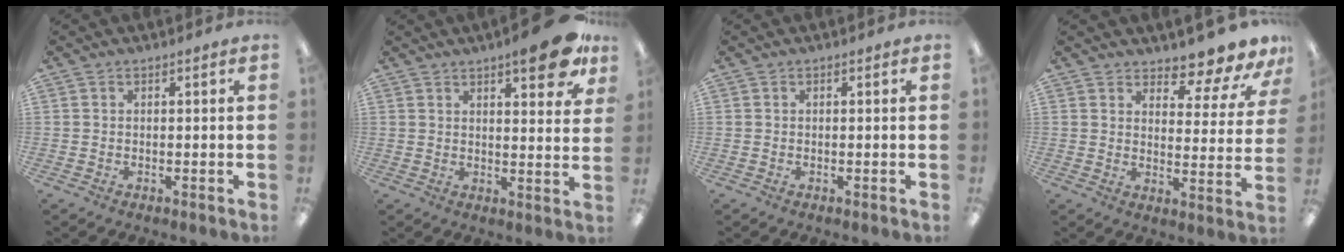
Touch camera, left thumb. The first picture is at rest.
{"total": 11.7, "force": [7.4, 3.4, 8.4], "torque": [-0.095, -0.043, 0.116]}
{"total": 0.0}
{"total": 9.5, "force": [8.5, 2.3, 3.5], "torque": [-0.043, -0.071, 0.149]}